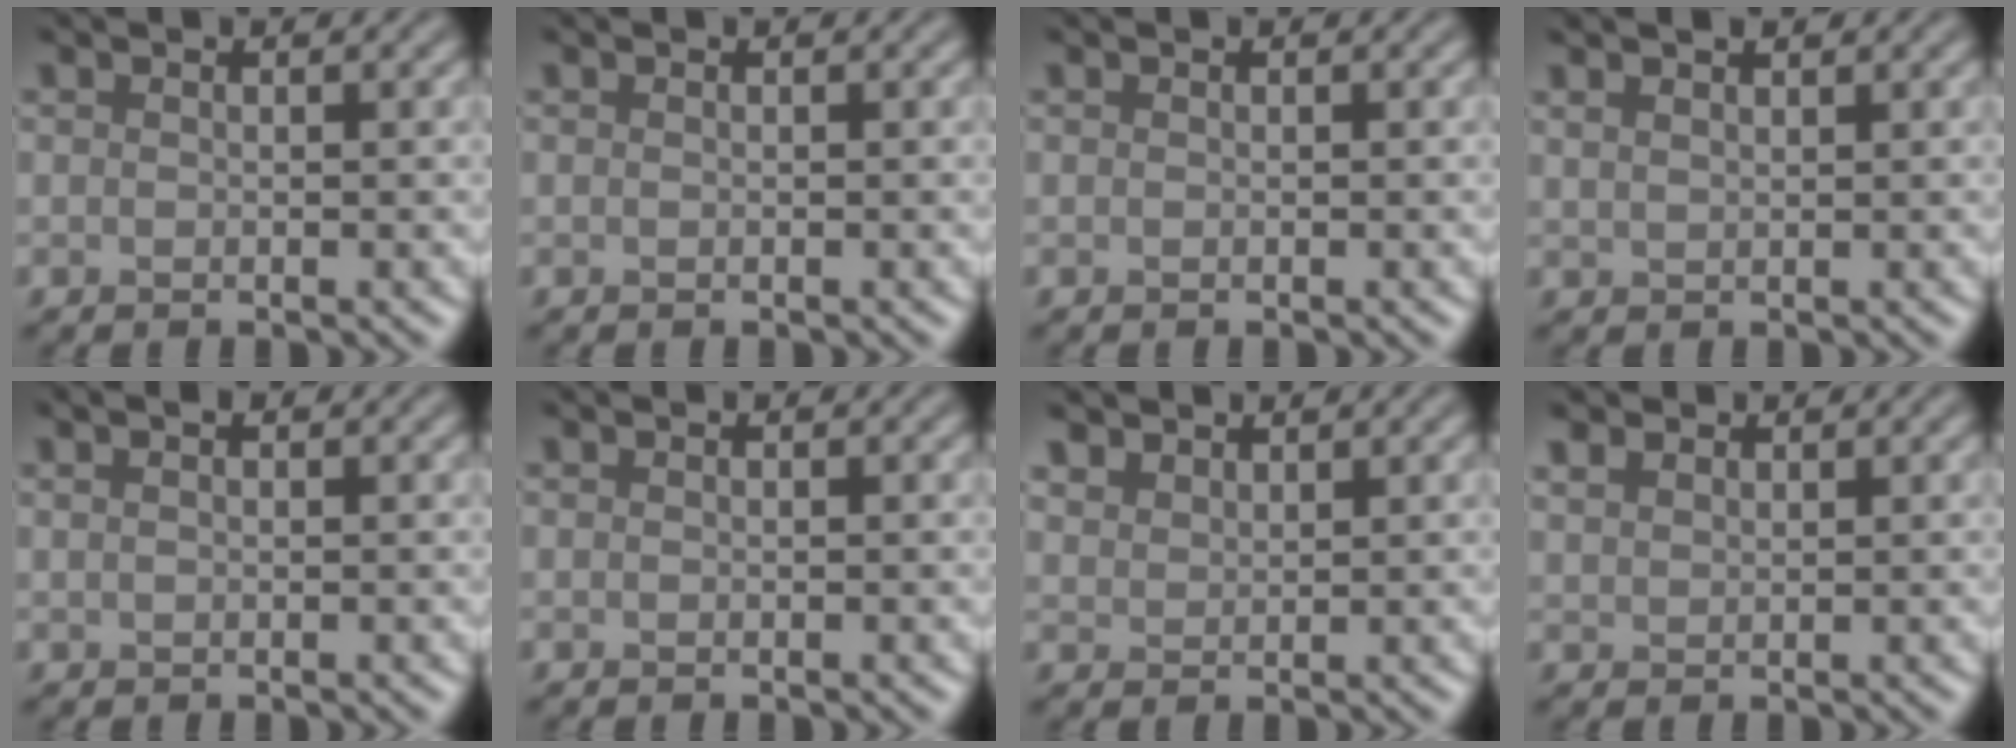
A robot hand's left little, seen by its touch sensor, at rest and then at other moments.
{"total": 0.0}
{"total": 0.0}
{"total": 2.4, "force": [1.7, 0.9, 1.4], "torque": [-0.013, 0.008, 0.013]}
{"total": 1.2, "force": [0.7, 0.6, 0.8], "torque": [-0.013, -0.002, 0.011]}
{"total": 0.0}
{"total": 2.1, "force": [1.9, 0.9, 0.3], "torque": [-0.015, 0.000, 0.046]}
{"total": 1.8, "force": [1.5, 0.9, 0.5], "torque": [-0.017, 0.007, 0.034]}